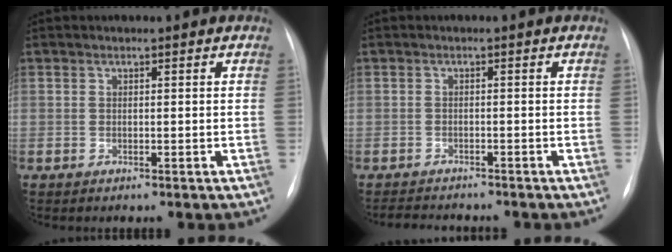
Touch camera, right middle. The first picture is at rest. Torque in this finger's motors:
{"motor_torque": [0.24, -0.28, -0.04, -0.01]}